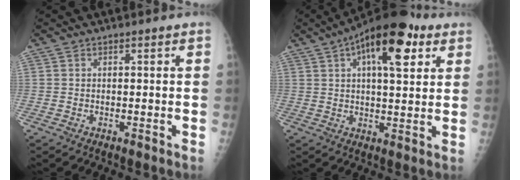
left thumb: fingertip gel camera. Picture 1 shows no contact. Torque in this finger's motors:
{"motor_torque": [0.42, 0.59, 0.21, -0.17, 0.15]}